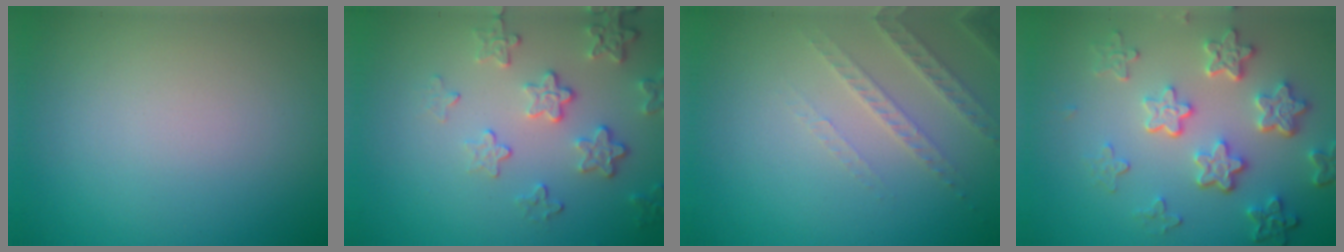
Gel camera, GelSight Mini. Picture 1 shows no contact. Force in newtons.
{"total": 4.1, "press": 3.2, "slide": 2.7}
{"total": 2.5, "press": 2.4, "slide": 0.7}
{"total": 5.9, "press": 4.4, "slide": 3.9}